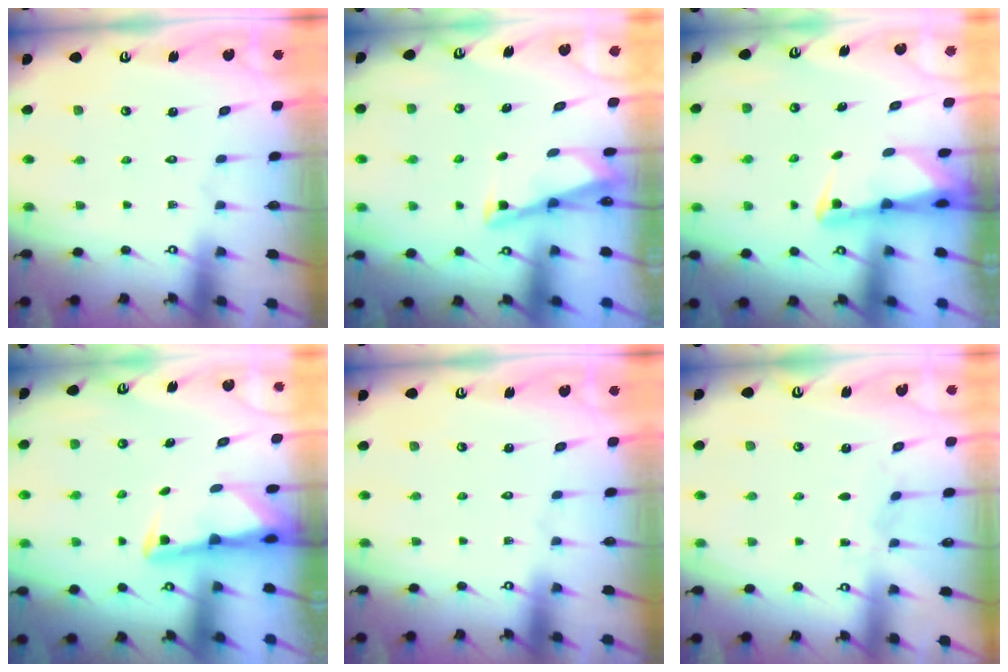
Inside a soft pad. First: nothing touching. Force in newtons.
{"total": 2.9, "press": 2.9, "slide": 0.4}
{"total": 2.3, "press": 2.2, "slide": 0.6}
{"total": 2.9, "press": 2.8, "slide": 0.6}
{"total": 0.0}
{"total": 3.5, "press": 3.5, "slide": 0.2}